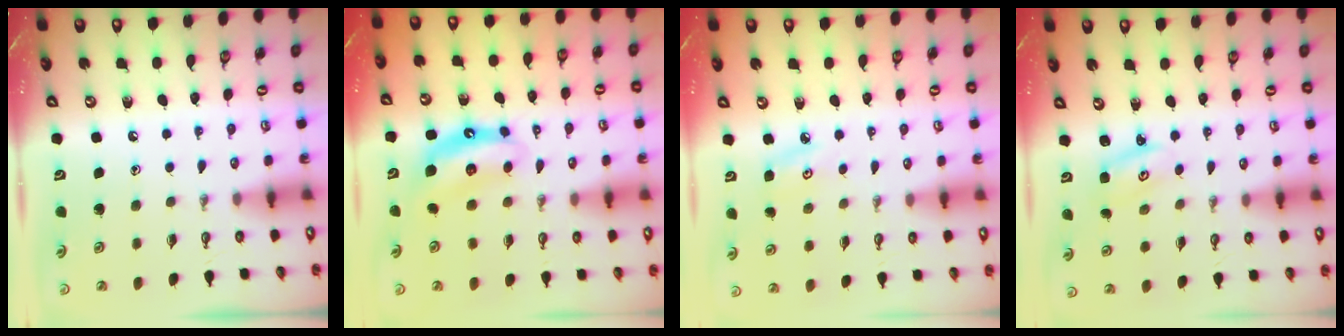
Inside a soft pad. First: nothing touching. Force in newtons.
{"total": 7.9, "press": 7.9, "slide": 0.4}
{"total": 5.1, "press": 5.0, "slide": 0.6}
{"total": 2.6, "press": 2.6, "slide": 0.1}